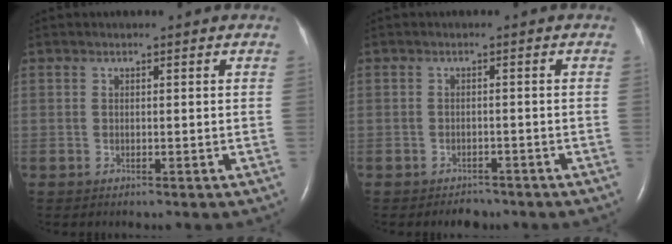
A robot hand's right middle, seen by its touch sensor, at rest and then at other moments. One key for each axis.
{"total": 2.2, "fx": -1.8, "fy": 1.0, "fz": 0.4, "tx": -0.014, "ty": 0.000, "tz": -0.024}